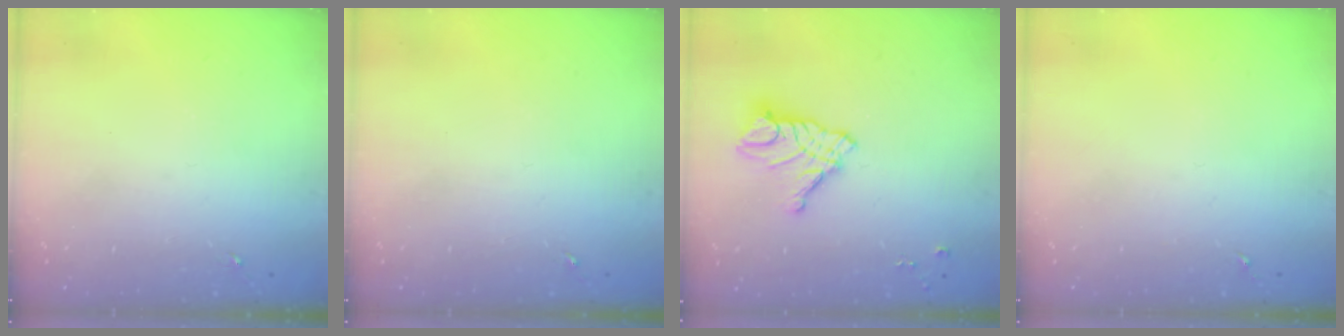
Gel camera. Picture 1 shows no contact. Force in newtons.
{"total": 0.0}
{"total": 13.4, "press": 13.3, "slide": 1.2}
{"total": 0.0}